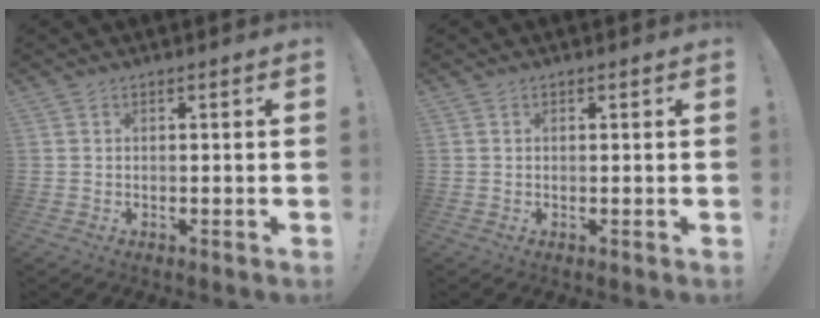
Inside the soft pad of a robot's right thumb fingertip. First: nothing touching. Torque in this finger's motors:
{"motor_torque": [-0.37, 0.39, 0.57, -0.16, -0.06]}